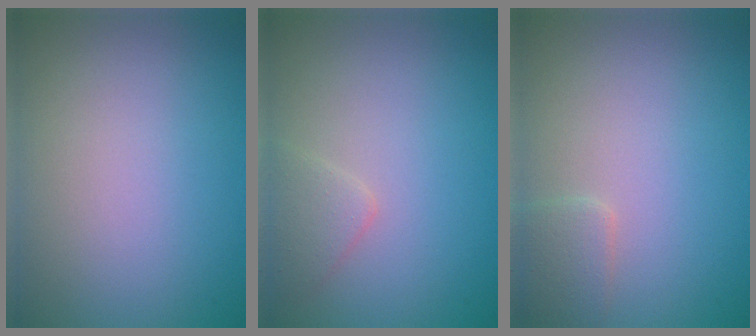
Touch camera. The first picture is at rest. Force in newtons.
{"total": 1.6, "press": 1.6, "slide": 0.1}
{"total": 1.6, "press": 1.6, "slide": 0.1}